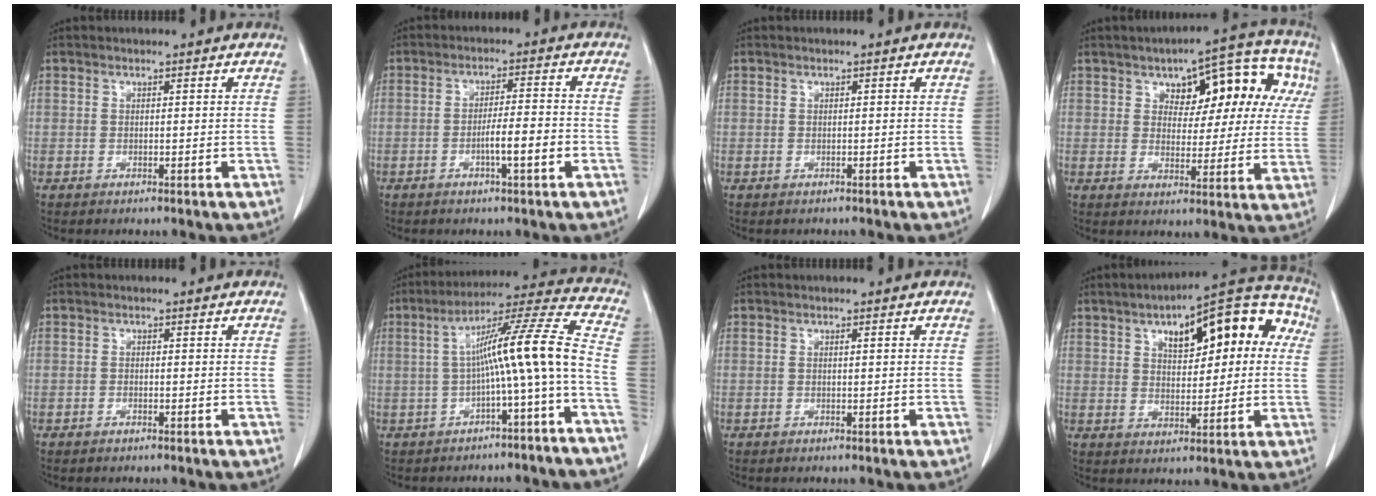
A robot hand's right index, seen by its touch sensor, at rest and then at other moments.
{"total": 5.3, "force": [-2.0, 0.2, 4.9], "torque": [-0.083, 0.003, -0.034]}
{"total": 0.5, "force": [-0.3, 0.4, 0.0], "torque": [0.000, 0.005, -0.006]}
{"total": 14.0, "force": [5.5, 6.5, 11.2], "torque": [-0.123, 0.044, 0.073]}
{"total": 0.7, "force": [-0.6, 0.3, 0.3], "torque": [-0.008, 0.000, -0.009]}
{"total": 12.5, "force": [-2.7, -0.9, 12.2], "torque": [-0.185, 0.033, -0.044]}
{"total": 0.0}
{"total": 17.4, "force": [5.5, 7.4, 14.7], "torque": [-0.196, 0.048, 0.073]}